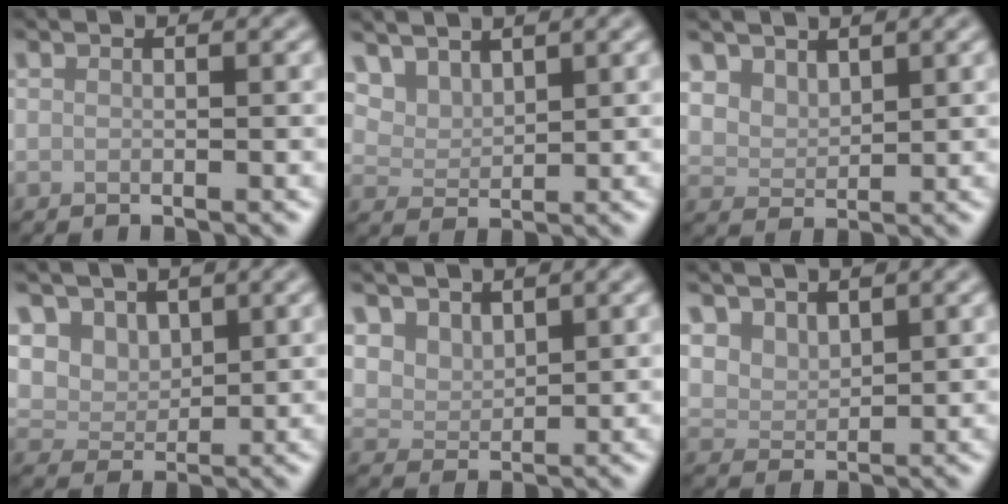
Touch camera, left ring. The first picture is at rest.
{"total": 3.1, "force": [2.6, 1.4, 1.2], "torque": [-0.030, -0.010, 0.061]}
{"total": 2.2, "force": [1.7, 1.2, 0.6], "torque": [-0.019, -0.007, 0.041]}
{"total": 5.2, "force": [2.8, 3.7, 2.3], "torque": [-0.062, -0.008, 0.054]}
{"total": 2.9, "force": [2.2, 1.6, 1.0], "torque": [-0.028, -0.013, 0.054]}
{"total": 2.6, "force": [2.1, 1.4, 0.8], "torque": [-0.024, -0.011, 0.050]}